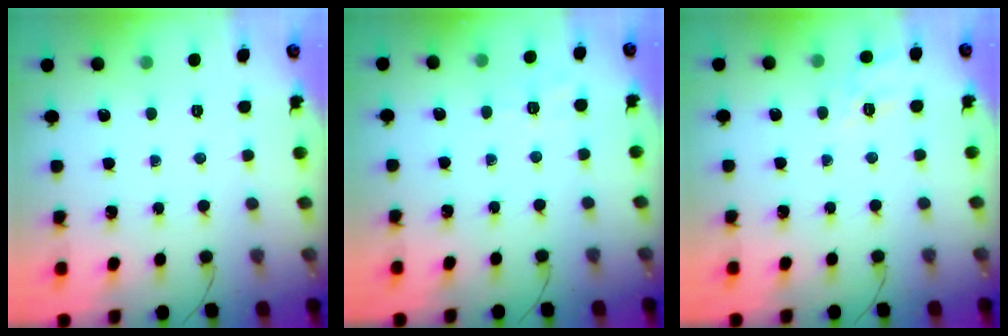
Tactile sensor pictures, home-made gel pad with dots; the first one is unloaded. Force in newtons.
{"total": 1.8, "press": 0.2, "slide": 1.8}
{"total": 10.0, "press": 9.9, "slide": 1.3}